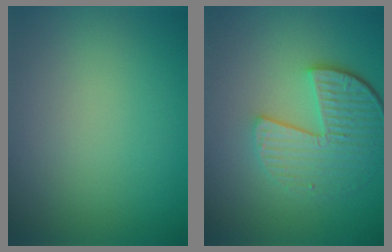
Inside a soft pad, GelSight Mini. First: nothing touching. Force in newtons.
{"total": 5.7, "press": 4.2, "slide": 3.9}